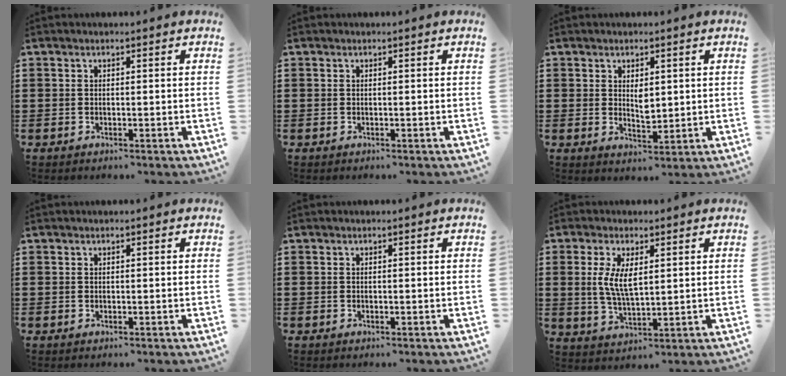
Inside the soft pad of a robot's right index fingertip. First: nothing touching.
{"total": 0.0}
{"total": 2.9, "force": [1.0, 1.5, 2.2], "torque": [-0.030, -0.003, 0.014]}
{"total": 0.0}
{"total": 0.0}
{"total": 5.7, "force": [1.1, 2.4, 5.1], "torque": [-0.110, 0.004, 0.016]}